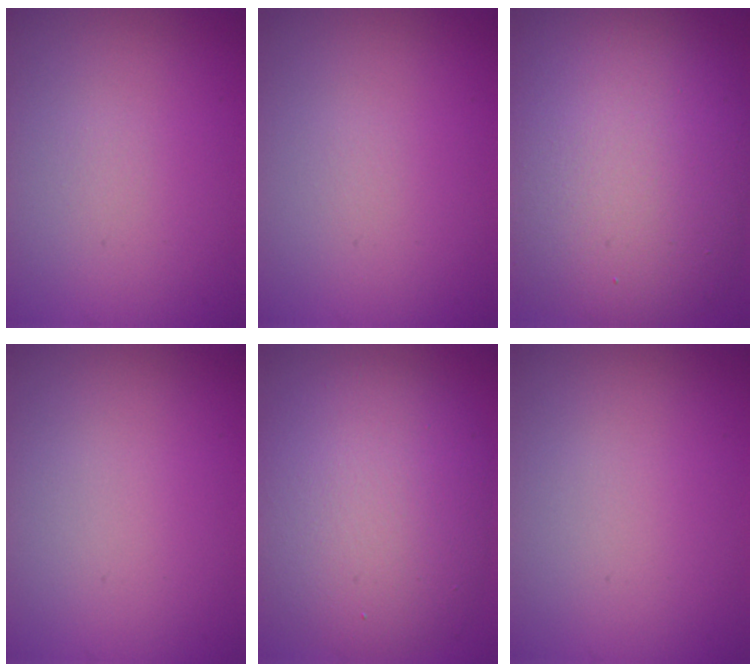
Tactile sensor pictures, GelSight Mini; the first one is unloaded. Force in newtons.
{"total": 0.0}
{"total": 13.5, "press": 13.5, "slide": 0.6}
{"total": 0.0}
{"total": 10.1, "press": 10.1, "slide": 0.6}
{"total": 0.0}